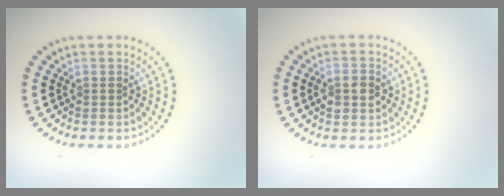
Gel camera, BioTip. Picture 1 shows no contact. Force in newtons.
{"total": 2.7, "press": 2.7, "slide": 0.1}